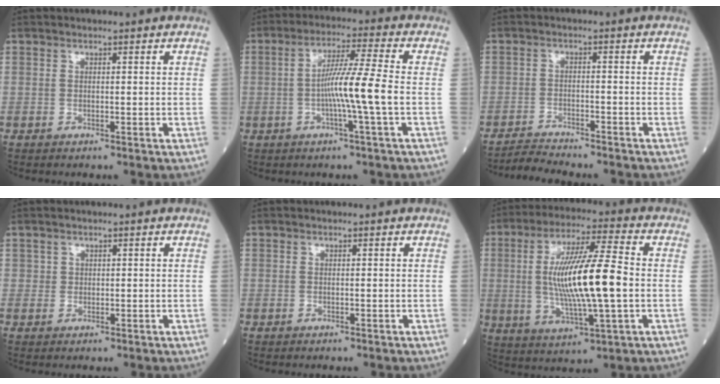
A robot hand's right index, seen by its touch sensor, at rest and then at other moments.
{"total": 8.2, "force": [-1.4, -1.4, 7.9], "torque": [-0.145, 0.003, -0.028]}
{"total": 4.2, "force": [-4.2, -0.3, 0.5], "torque": [-0.012, -0.014, -0.070]}
{"total": 0.7, "force": [0.3, 0.7, 0.0], "torque": [0.011, 0.001, 0.002]}
{"total": 0.0}
{"total": 15.3, "force": [-0.3, 1.5, 15.2], "torque": [-0.287, -0.002, -0.004]}